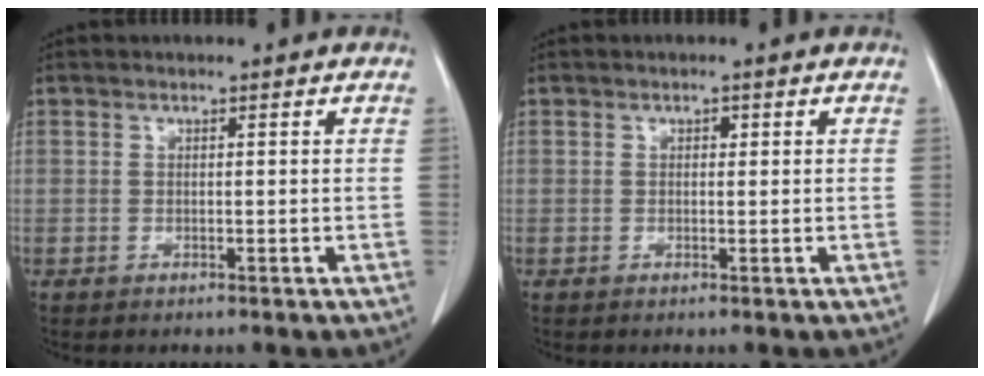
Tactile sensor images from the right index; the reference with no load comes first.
{"total": 0.7, "force": [0.2, 0.5, 0.4], "torque": [-0.005, 0.001, 0.002]}